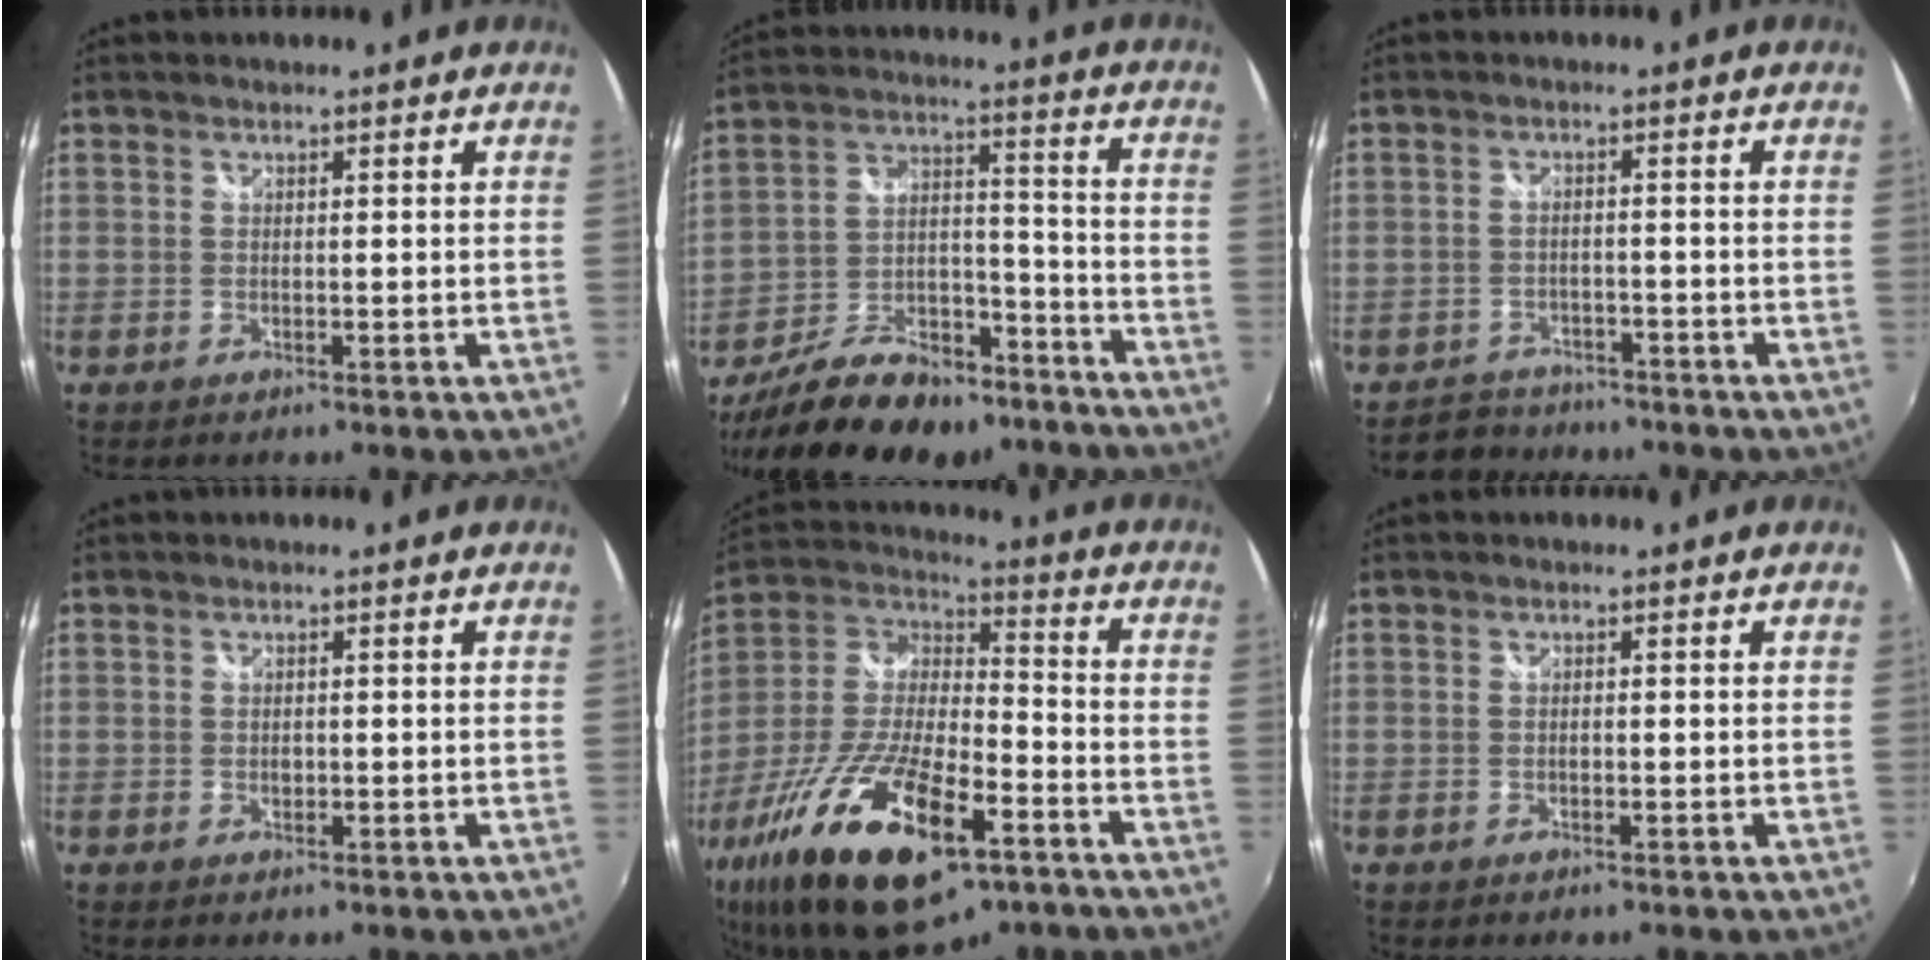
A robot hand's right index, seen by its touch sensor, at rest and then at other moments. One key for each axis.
{"total": 20.9, "fx": -15.5, "fy": 9.7, "fz": 10.2, "tx": -0.202, "ty": 0.016, "tz": -0.234}
{"total": 5.0, "fx": -4.3, "fy": 2.7, "fz": 0.0, "tx": -0.017, "ty": 0.010, "tz": -0.072}
{"total": 0.7, "fx": -0.1, "fy": 0.7, "fz": 0.3, "tx": -0.003, "ty": -0.002, "tz": -0.002}
{"total": 28.9, "fx": -14.4, "fy": 11.5, "fz": 22.2, "tx": -0.449, "ty": -0.052, "tz": -0.248}
{"total": 0.0}